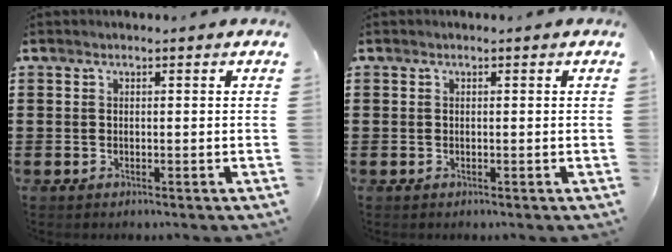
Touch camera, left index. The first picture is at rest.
{"total": 0.0}